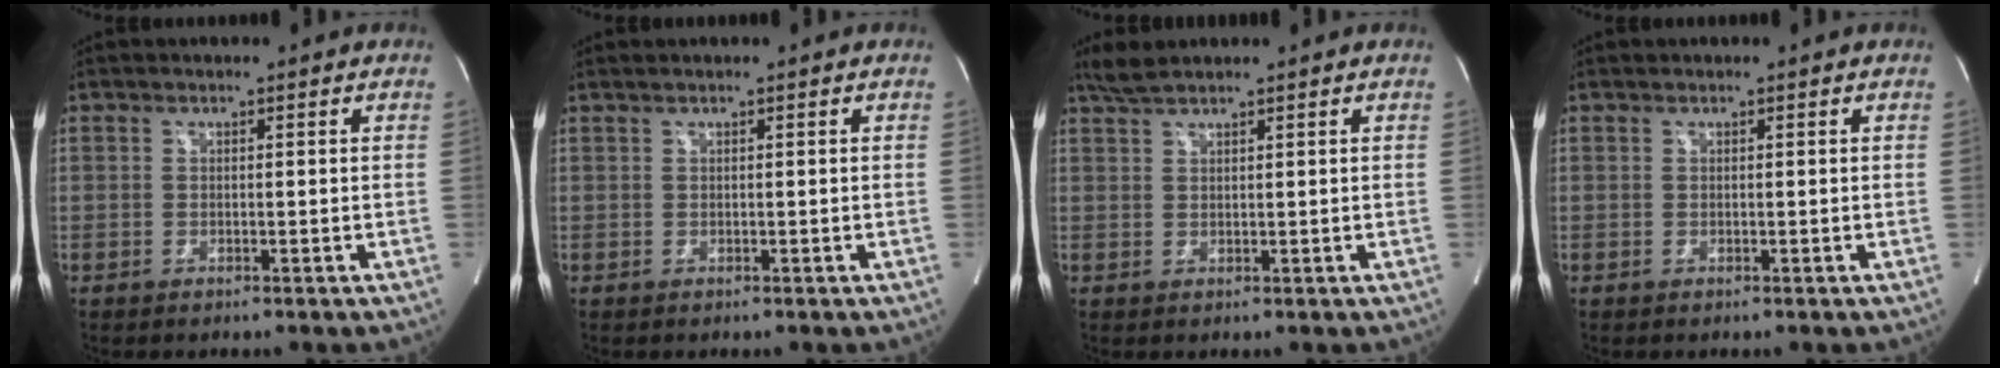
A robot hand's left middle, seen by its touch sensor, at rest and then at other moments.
{"total": 0.8, "force": [0.7, -0.1, 0.5], "torque": [-0.015, 0.012, 0.019]}
{"total": 2.7, "force": [2.5, 0.0, 1.1], "torque": [-0.031, 0.012, 0.054]}
{"total": 0.0}